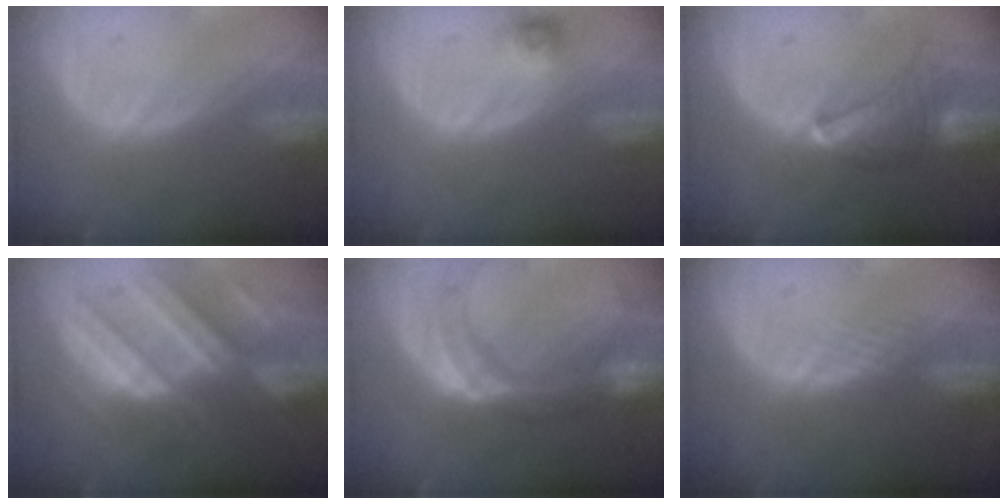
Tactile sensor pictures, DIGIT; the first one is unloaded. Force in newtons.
{"total": 2.5, "press": 2.3, "slide": 1.0}
{"total": 7.0, "press": 6.8, "slide": 1.4}
{"total": 10.3, "press": 9.1, "slide": 4.9}
{"total": 11.6, "press": 9.8, "slide": 6.2}
{"total": 1.3, "press": 1.2, "slide": 0.1}